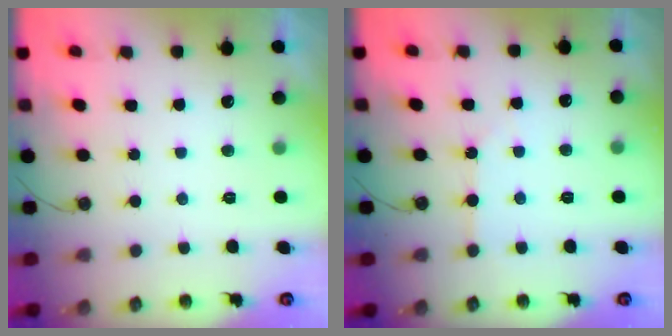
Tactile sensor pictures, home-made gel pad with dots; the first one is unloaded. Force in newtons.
{"total": 5.5, "press": 5.4, "slide": 0.9}